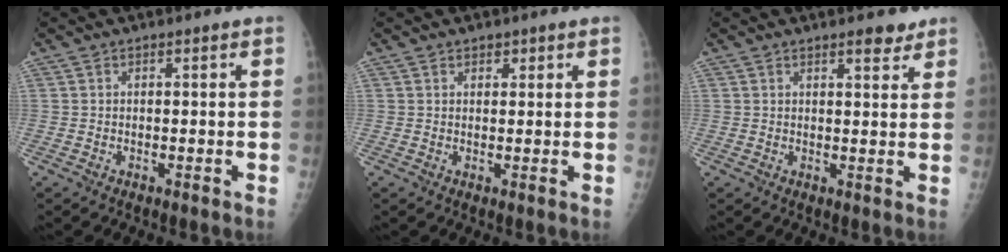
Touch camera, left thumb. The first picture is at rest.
{"total": 1.7, "force": [1.1, 1.1, 0.6], "torque": [0.006, -0.005, 0.013]}
{"total": 3.5, "force": [2.7, 1.2, 1.9], "torque": [-0.011, -0.016, 0.035]}